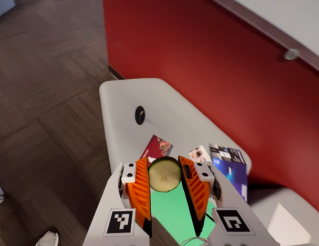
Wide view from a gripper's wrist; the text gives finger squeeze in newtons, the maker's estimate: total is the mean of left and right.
{"total": 11.7, "left": 13.5, "right": 9.9}